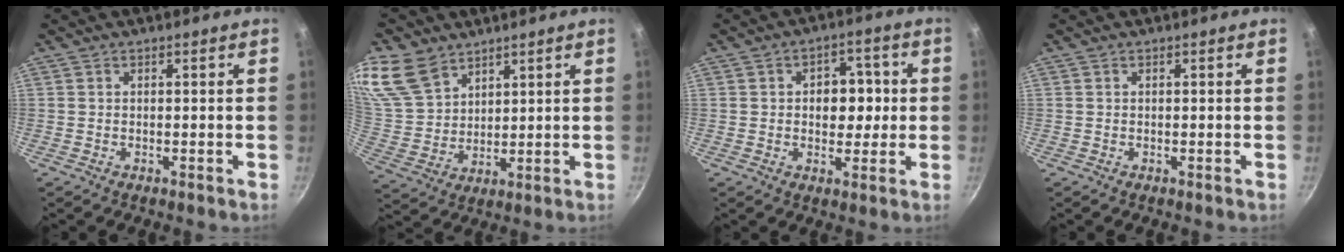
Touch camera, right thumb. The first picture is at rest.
{"total": 15.4, "force": [10.0, 10.1, 6.1], "torque": [-0.124, -0.018, 0.210]}
{"total": 7.7, "force": [0.5, 5.6, 5.3], "torque": [-0.025, 0.007, 0.002]}
{"total": 0.0}